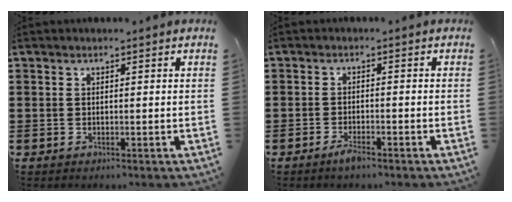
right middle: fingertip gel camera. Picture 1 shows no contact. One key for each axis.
{"total": 2.1, "fx": -1.6, "fy": 0.5, "fz": 1.3, "tx": -0.030, "ty": -0.004, "tz": -0.032}